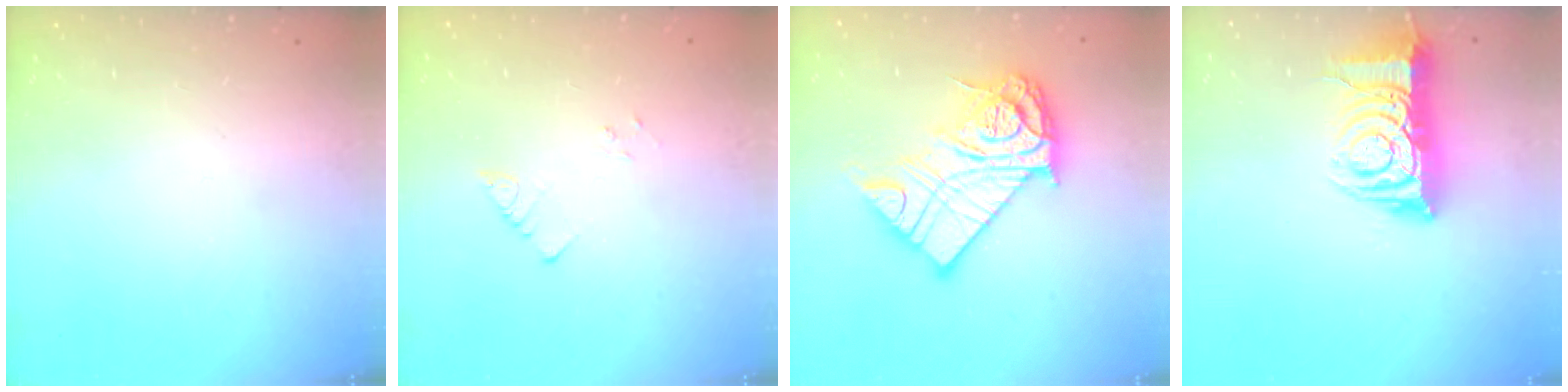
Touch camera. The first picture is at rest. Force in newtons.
{"total": 5.3, "press": 5.2, "slide": 0.6}
{"total": 20.3, "press": 20.1, "slide": 2.2}
{"total": 11.7, "press": 11.6, "slide": 1.0}